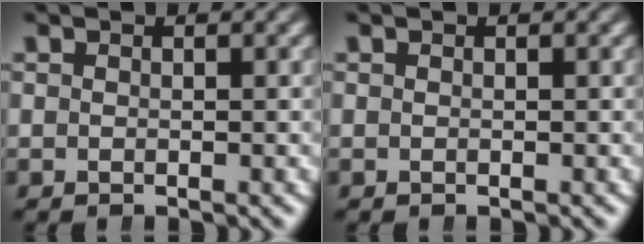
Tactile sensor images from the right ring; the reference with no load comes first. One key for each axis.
{"total": 0.0}